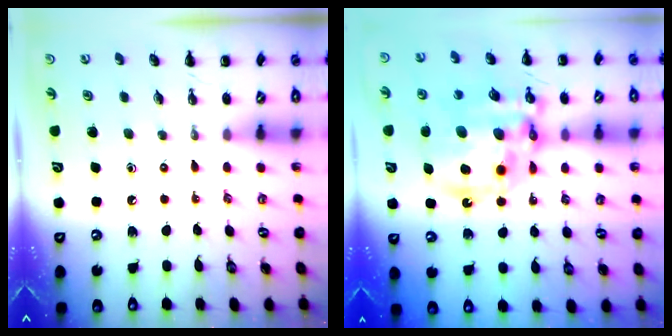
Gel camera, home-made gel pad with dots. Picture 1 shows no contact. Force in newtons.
{"total": 19.7, "press": 19.1, "slide": 4.8}